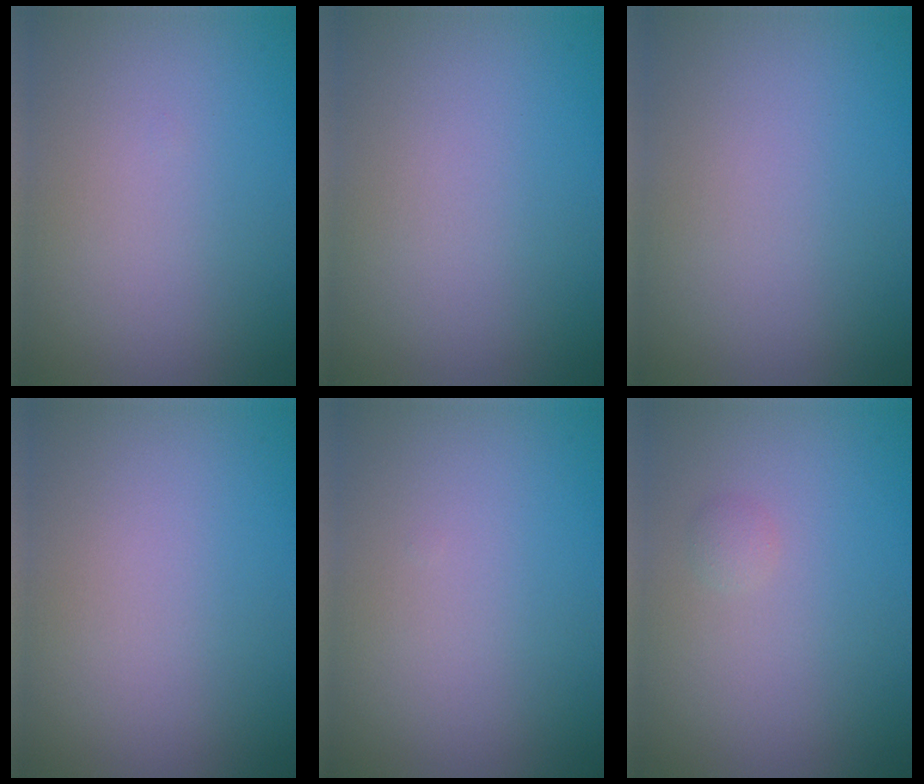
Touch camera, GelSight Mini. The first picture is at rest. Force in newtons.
{"total": 0.0}
{"total": 0.0}
{"total": 0.0}
{"total": 0.0}
{"total": 0.7, "press": 0.7, "slide": 0.0}